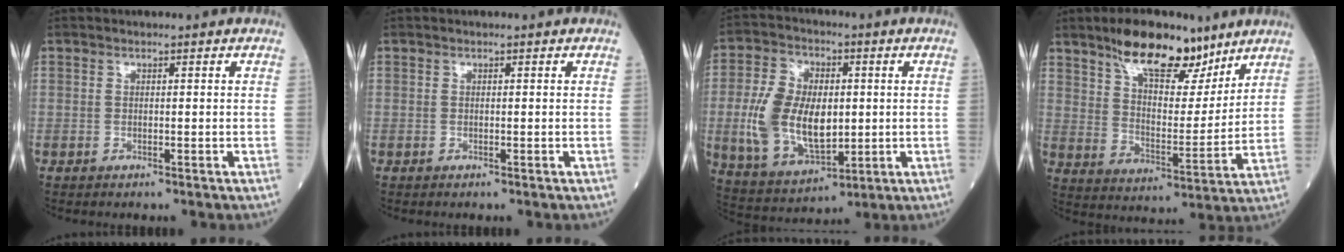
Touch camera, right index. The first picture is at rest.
{"total": 0.0}
{"total": 14.3, "force": [-0.3, 8.0, 11.9], "torque": [-0.250, 0.009, 0.008]}
{"total": 13.9, "force": [10.0, 5.1, 8.1], "torque": [-0.131, 0.000, 0.172]}